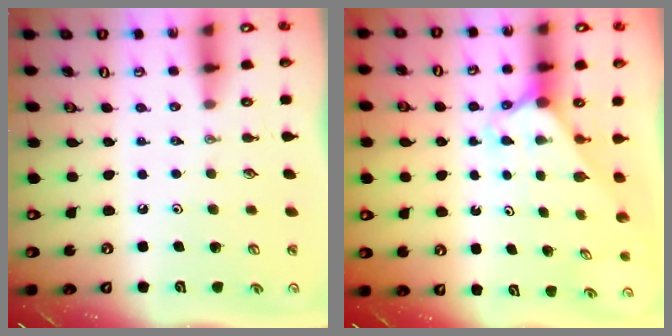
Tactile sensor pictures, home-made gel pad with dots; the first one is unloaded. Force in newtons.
{"total": 2.4, "press": 2.4, "slide": 0.2}